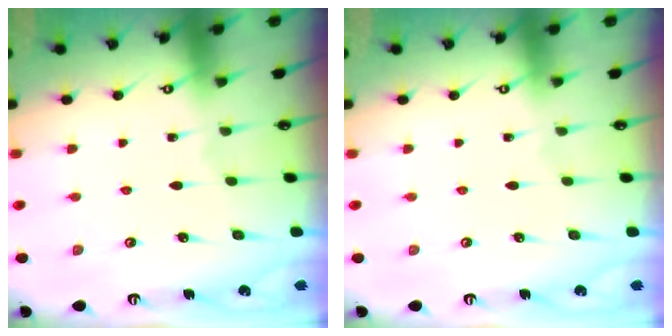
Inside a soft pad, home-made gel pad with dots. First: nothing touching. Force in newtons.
{"total": 0.0}